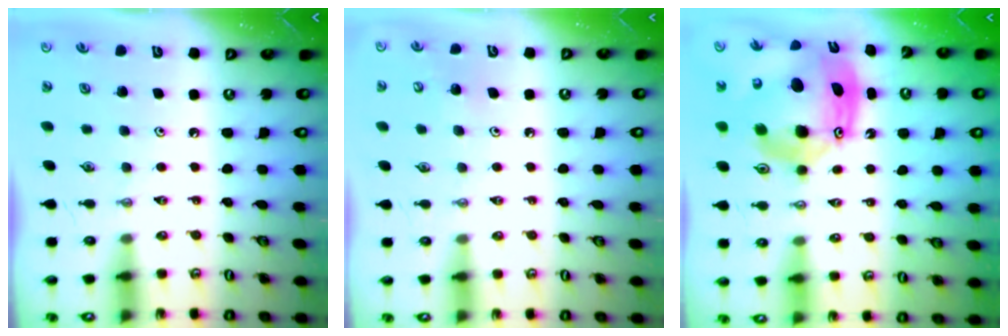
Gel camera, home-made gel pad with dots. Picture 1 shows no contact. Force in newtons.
{"total": 5.7, "press": 5.6, "slide": 1.0}
{"total": 19.1, "press": 19.1, "slide": 1.3}